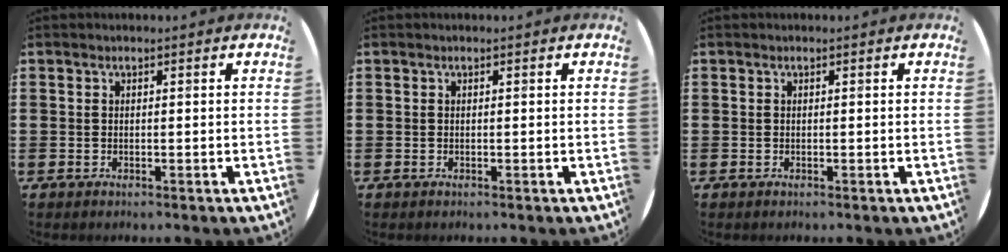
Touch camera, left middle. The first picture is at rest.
{"total": 0.0}
{"total": 0.0}